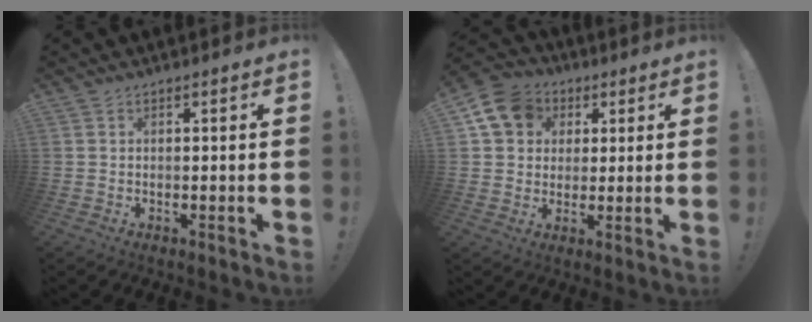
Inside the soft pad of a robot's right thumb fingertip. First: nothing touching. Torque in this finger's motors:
{"motor_torque": [0.06, 1.10, 0.36, -0.18, 0.10]}